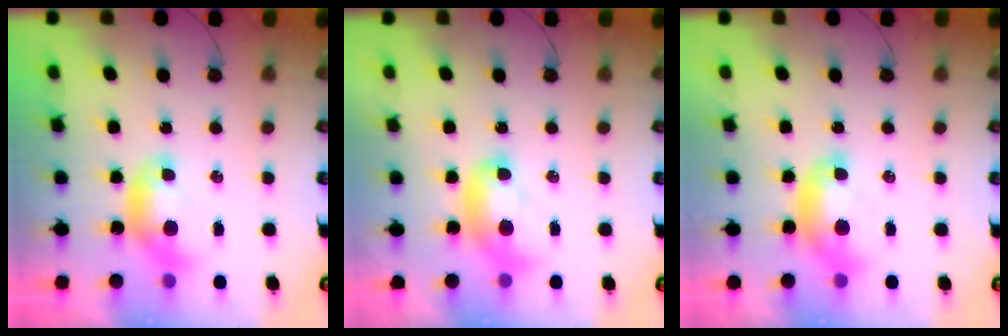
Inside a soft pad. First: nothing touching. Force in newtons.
{"total": 2.3, "press": 2.3, "slide": 0.2}
{"total": 2.0, "press": 2.0, "slide": 0.5}